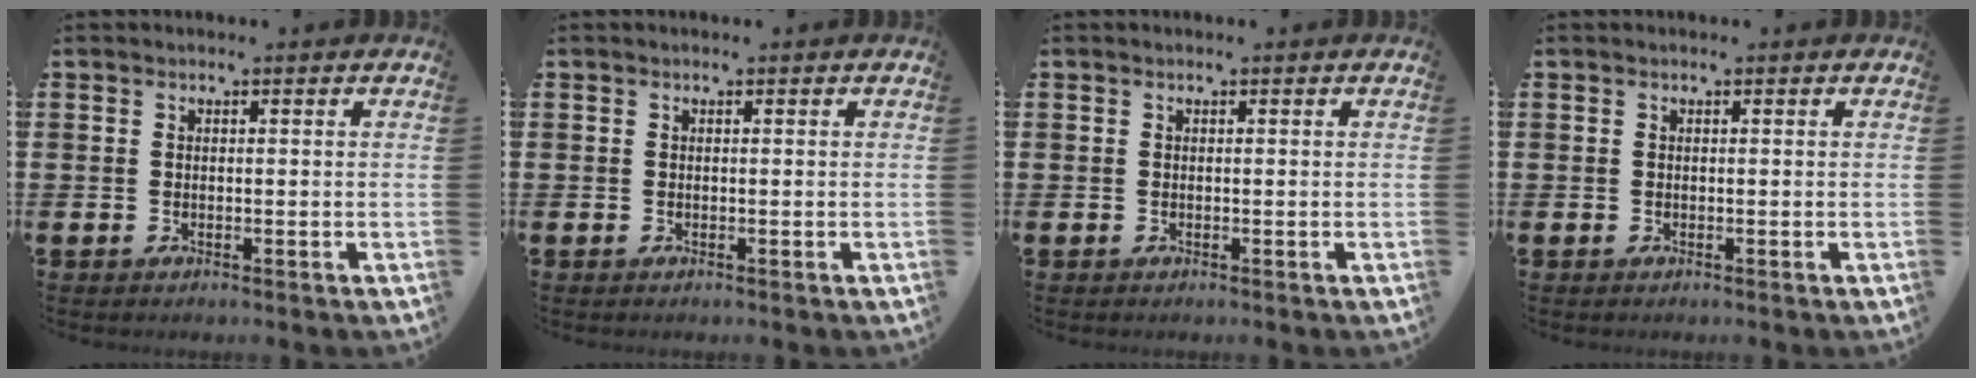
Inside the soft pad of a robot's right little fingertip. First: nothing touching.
{"total": 0.0}
{"total": 0.0}
{"total": 0.0}